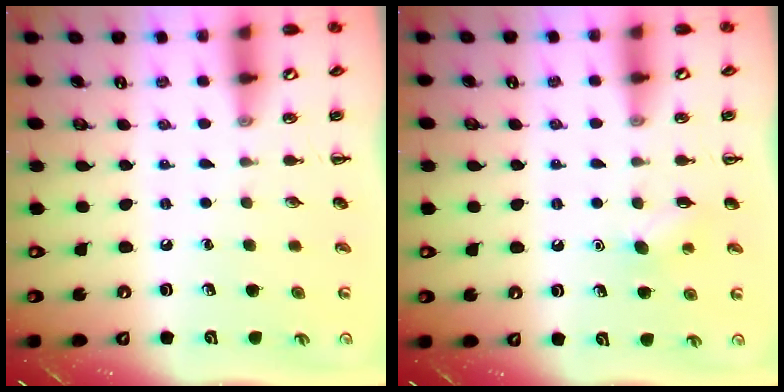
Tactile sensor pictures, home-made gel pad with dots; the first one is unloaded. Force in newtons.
{"total": 4.9, "press": 4.8, "slide": 1.3}